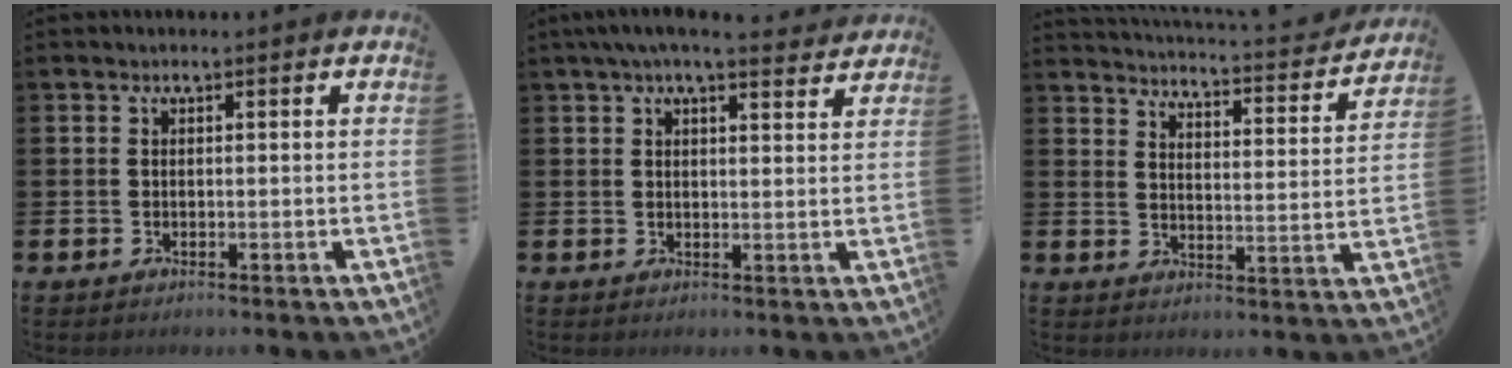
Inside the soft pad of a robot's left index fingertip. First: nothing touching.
{"total": 4.8, "force": [4.2, 0.6, 2.1], "torque": [-0.042, -0.014, 0.074]}
{"total": 3.7, "force": [3.6, -0.1, 0.6], "torque": [-0.028, -0.041, 0.053]}